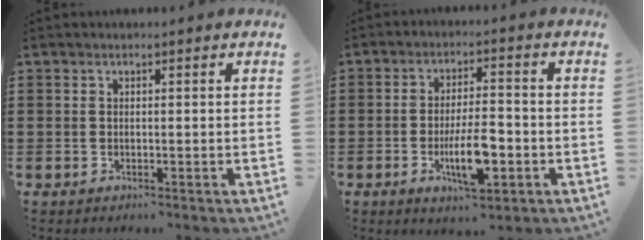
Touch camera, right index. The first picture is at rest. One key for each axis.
{"total": 8.1, "fx": -2.7, "fy": 2.6, "fz": 7.2, "tx": -0.142, "ty": -0.010, "tz": -0.047}